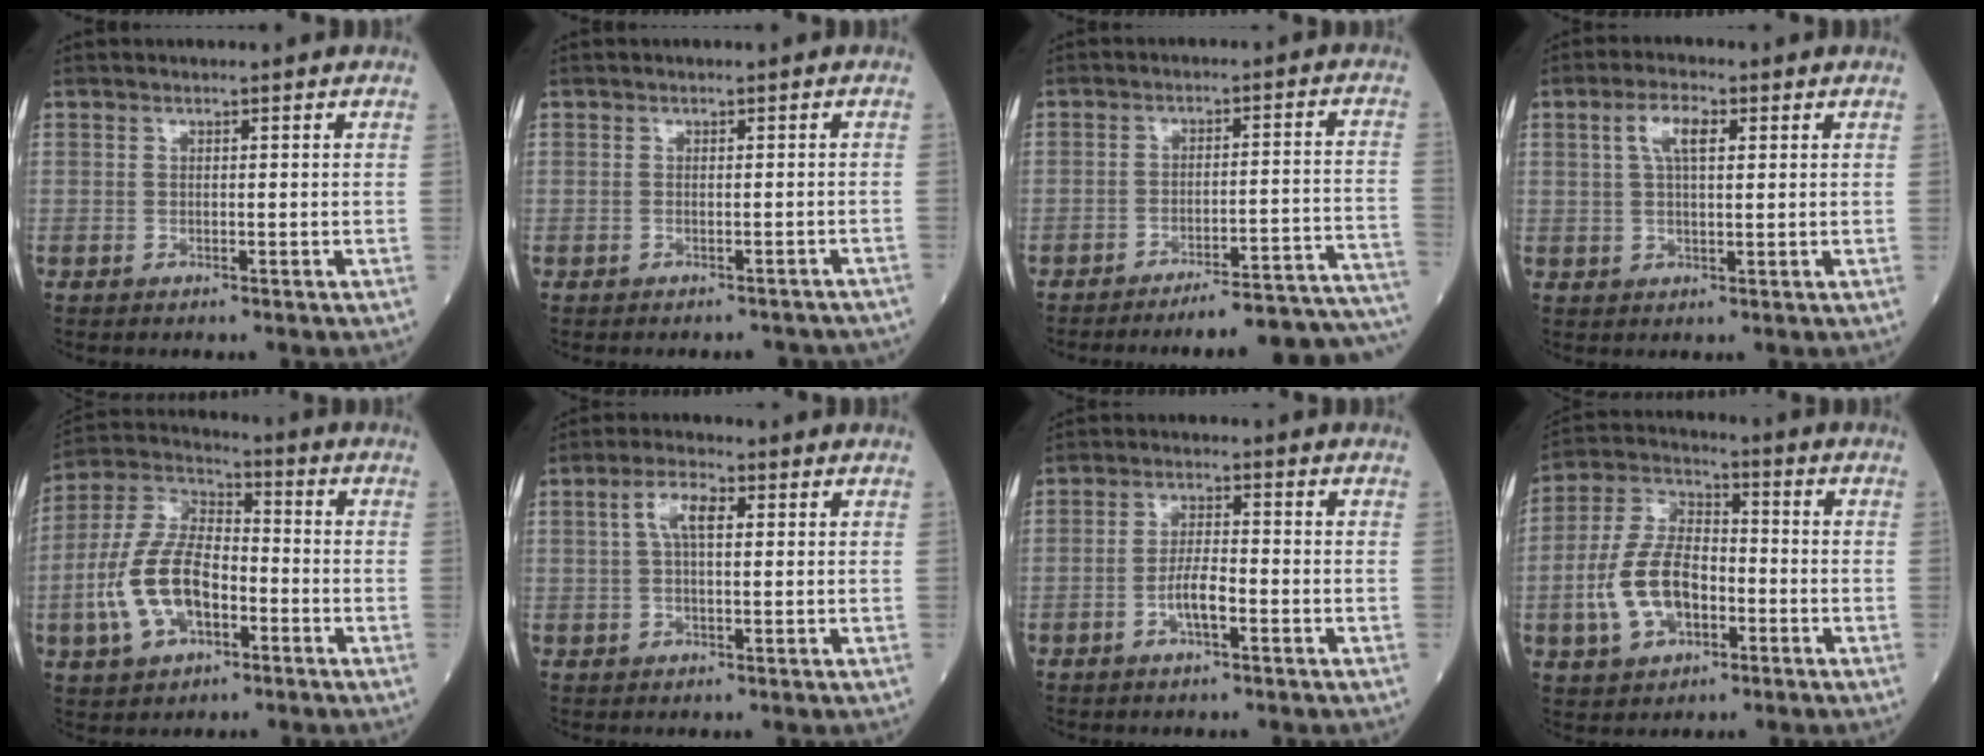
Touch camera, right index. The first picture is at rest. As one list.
[{"total": 5.1, "force": [-4.5, 2.2, 0.7], "torque": [0.001, 0.003, -0.044]}, {"total": 16.4, "force": [-15.6, -0.7, 5.0], "torque": [-0.007, 0.022, -0.195]}, {"total": 4.9, "force": [1.8, 1.5, 4.3], "torque": [-0.092, 0.011, 0.036]}, {"total": 13.6, "force": [-3.8, 7.1, 11.0], "torque": [-0.249, 0.017, -0.069]}, {"total": 4.9, "force": [1.4, 1.6, 4.4], "torque": [-0.092, 0.014, 0.028]}, {"total": 4.5, "force": [-1.6, 1.0, 4.0], "torque": [-0.079, 0.004, -0.032]}, {"total": 11.9, "force": [-3.1, 6.7, 9.3], "torque": [-0.208, 0.018, -0.056]}]